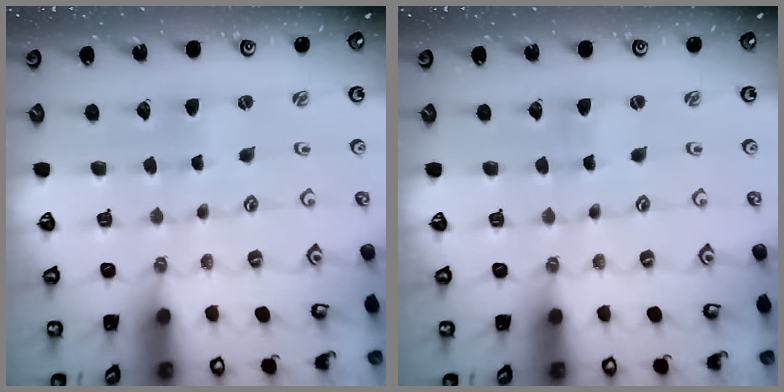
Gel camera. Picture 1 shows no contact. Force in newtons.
{"total": 0.0}